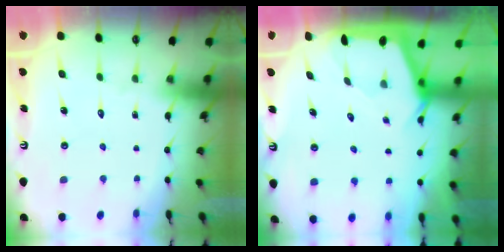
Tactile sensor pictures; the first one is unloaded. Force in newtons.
{"total": 2.3, "press": 2.3, "slide": 0.3}